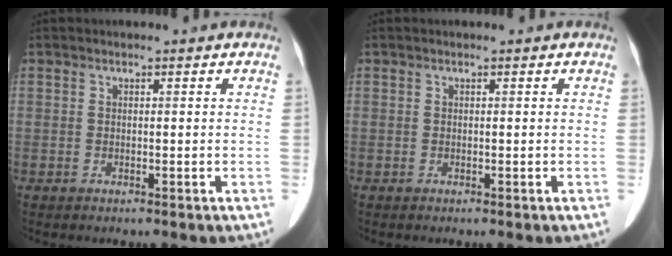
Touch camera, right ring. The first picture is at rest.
{"total": 0.0}